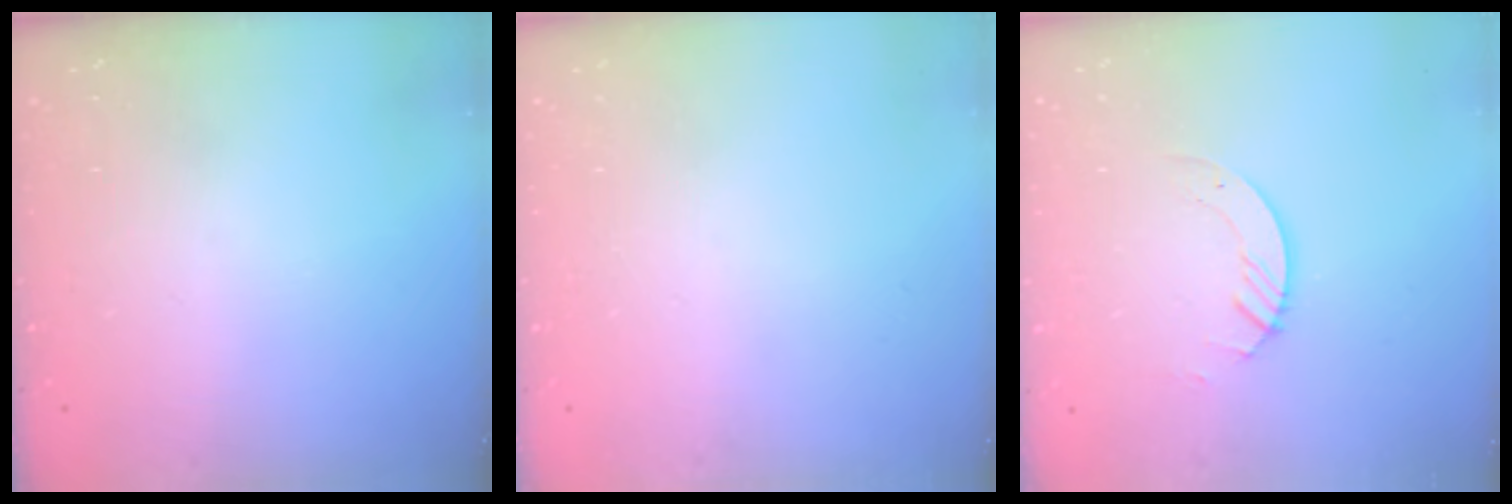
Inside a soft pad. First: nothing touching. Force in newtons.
{"total": 0.0}
{"total": 2.9, "press": 2.9, "slide": 0.3}